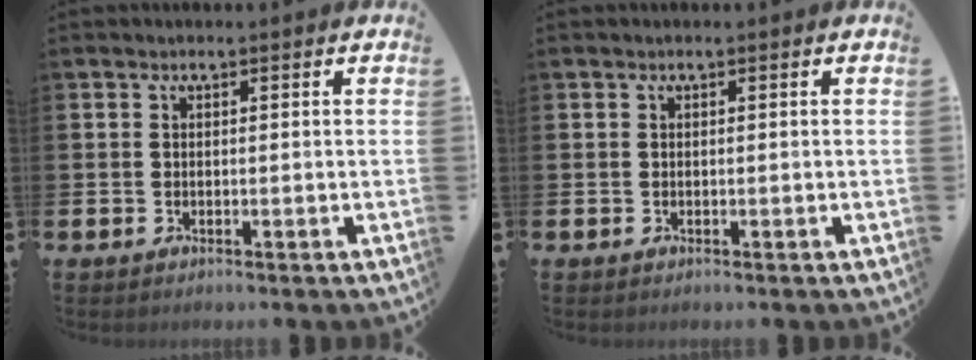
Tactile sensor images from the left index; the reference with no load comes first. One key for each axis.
{"total": 0.0}